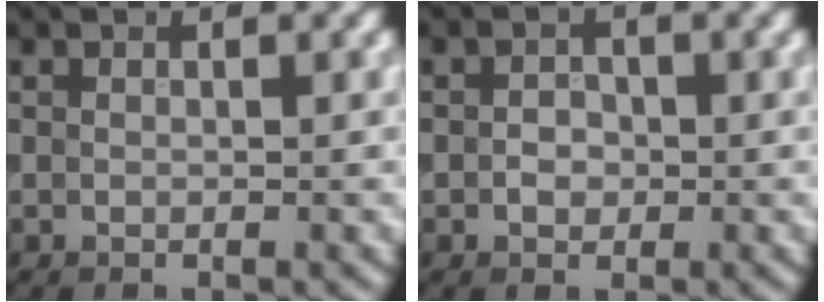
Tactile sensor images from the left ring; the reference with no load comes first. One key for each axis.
{"total": 1.5, "fx": -0.3, "fy": 1.2, "fz": 0.9, "tx": -0.011, "ty": 0.001, "tz": -0.010}